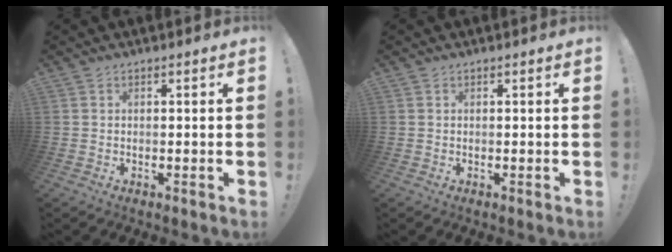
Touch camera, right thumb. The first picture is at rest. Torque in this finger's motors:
{"motor_torque": [-0.11, 0.16, -0.11, 0.08, 0.00]}